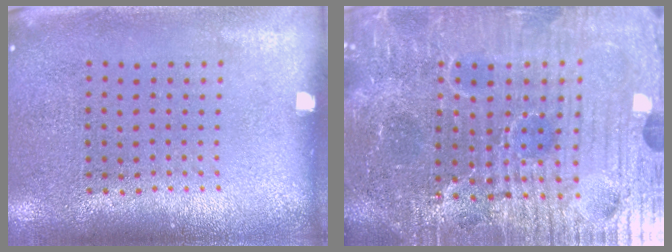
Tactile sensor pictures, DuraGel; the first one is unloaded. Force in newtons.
{"total": 6.8, "press": 6.2, "slide": 2.8}